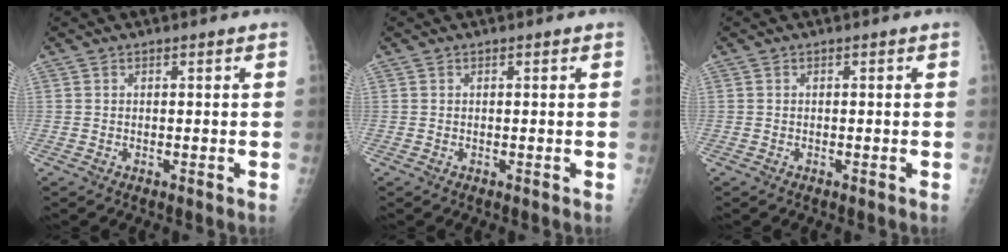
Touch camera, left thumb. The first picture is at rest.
{"total": 0.0}
{"total": 0.0}